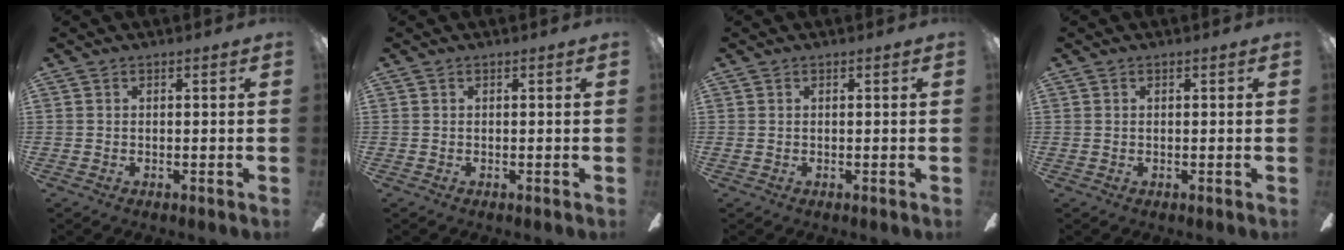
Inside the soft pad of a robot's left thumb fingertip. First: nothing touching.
{"total": 0.0}
{"total": 0.0}
{"total": 0.0}